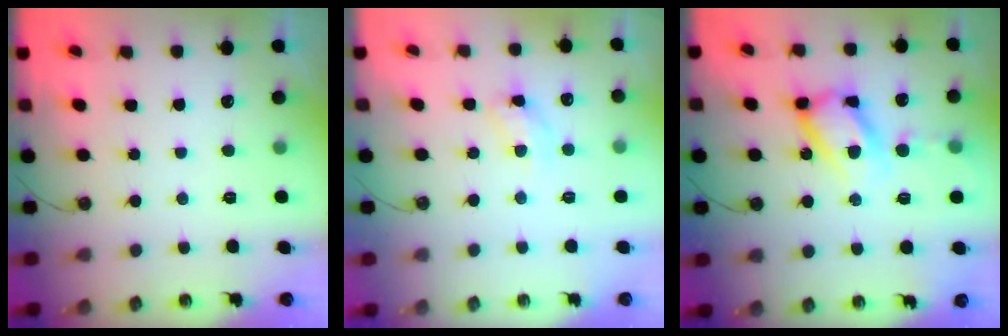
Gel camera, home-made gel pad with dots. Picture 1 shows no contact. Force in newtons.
{"total": 9.4, "press": 9.4, "slide": 0.7}
{"total": 14.4, "press": 14.4, "slide": 1.3}